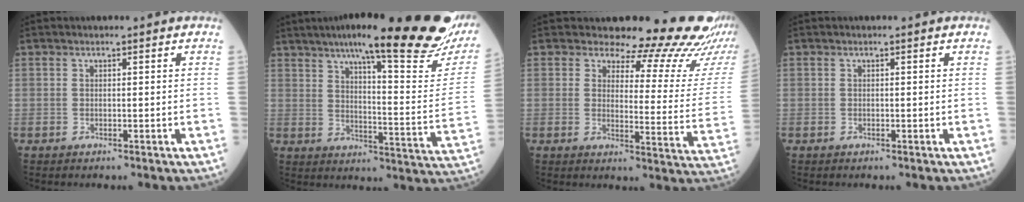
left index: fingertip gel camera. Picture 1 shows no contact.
{"total": 27.8, "force": [21.1, 2.6, 17.8], "torque": [-0.238, -0.032, 0.273]}
{"total": 17.1, "force": [16.2, 3.1, 4.6], "torque": [-0.036, -0.114, 0.157]}
{"total": 0.0}